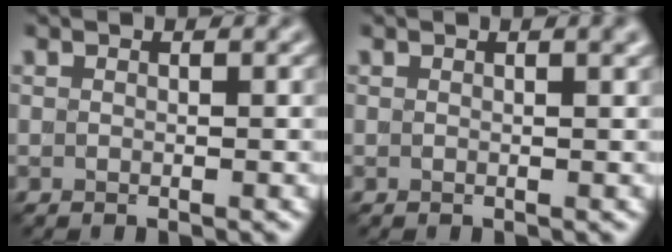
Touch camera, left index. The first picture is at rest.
{"total": 1.3, "force": [0.7, 0.4, 1.0], "torque": [-0.007, 0.005, 0.008]}